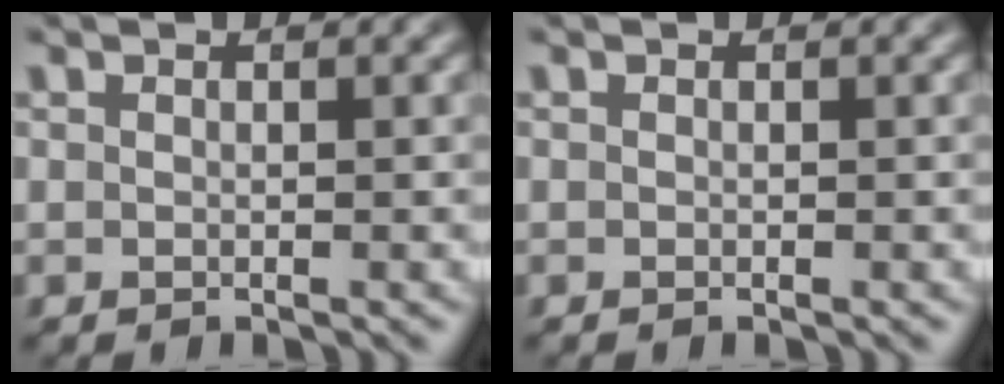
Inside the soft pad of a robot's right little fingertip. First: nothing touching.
{"total": 0.0}